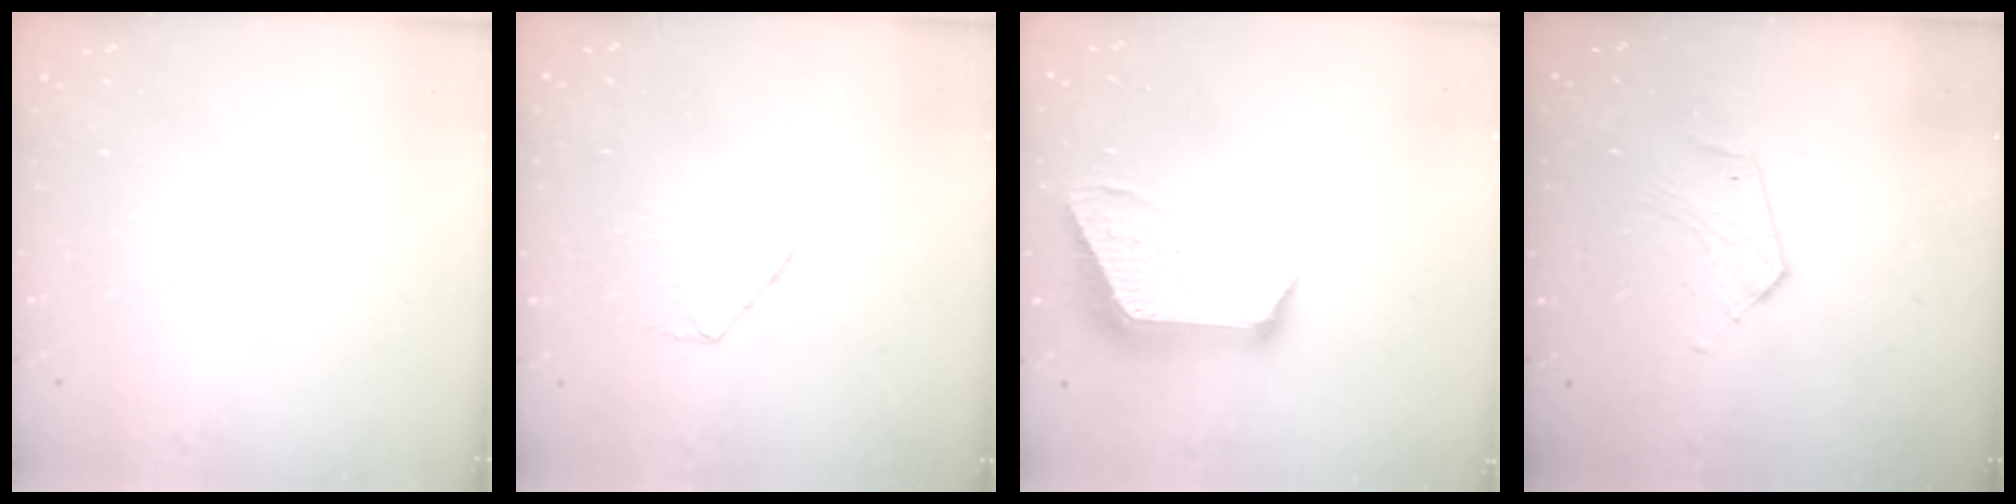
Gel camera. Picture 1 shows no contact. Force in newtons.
{"total": 4.9, "press": 4.8, "slide": 0.5}
{"total": 12.8, "press": 12.8, "slide": 0.6}
{"total": 5.9, "press": 5.8, "slide": 0.5}